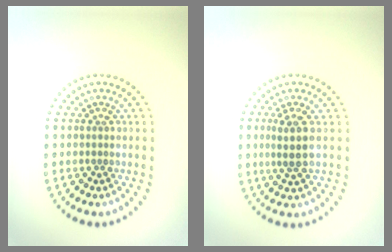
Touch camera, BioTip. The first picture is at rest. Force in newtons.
{"total": 2.5, "press": 2.1, "slide": 1.3}